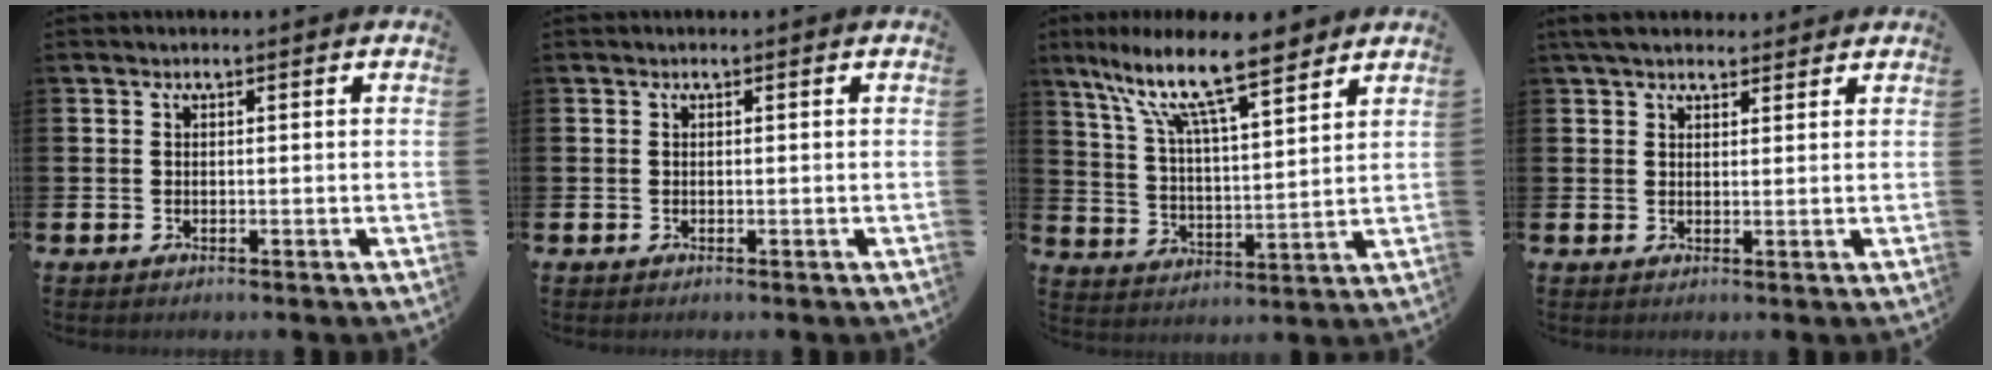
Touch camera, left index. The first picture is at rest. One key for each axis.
{"total": 0.0}
{"total": 12.7, "fx": 10.1, "fy": 2.7, "fz": 7.4, "tx": -0.161, "ty": -0.049, "tz": 0.172}
{"total": 4.0, "fx": 3.5, "fy": 1.5, "fz": 1.2, "tx": -0.022, "ty": -0.010, "tz": 0.063}